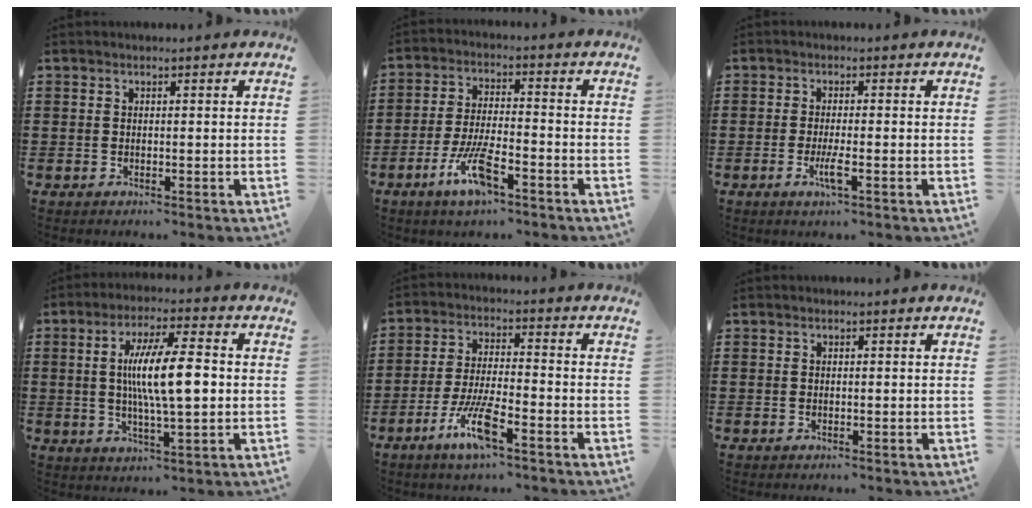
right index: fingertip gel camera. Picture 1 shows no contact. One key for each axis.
{"total": 8.2, "fx": -4.5, "fy": 2.1, "fz": 6.5, "tx": -0.141, "ty": -0.004, "tz": -0.083}
{"total": 3.4, "fx": -1.3, "fy": 0.3, "fz": 3.1, "tx": -0.073, "ty": -0.012, "tz": -0.030}
{"total": 10.9, "fx": 0.7, "fy": 2.2, "fz": 10.6, "tx": -0.189, "ty": -0.003, "tz": 0.007}
{"total": 7.9, "fx": -4.5, "fy": 1.5, "fz": 6.3, "tx": -0.145, "ty": -0.010, "tz": -0.087}
{"total": 0.0}